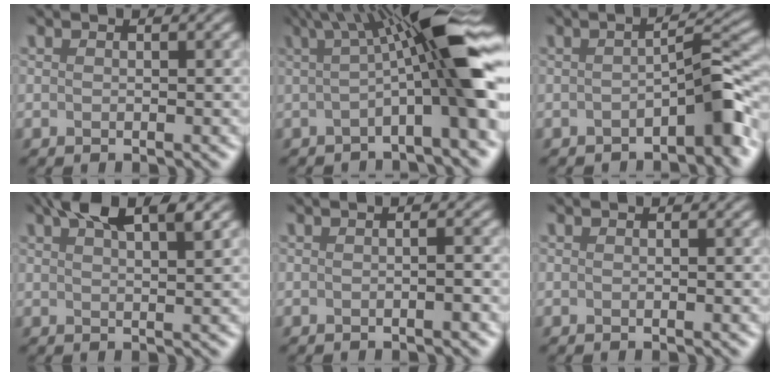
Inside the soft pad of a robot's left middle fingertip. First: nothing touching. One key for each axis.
{"total": 9.8, "fx": 0.7, "fy": 1.2, "fz": 9.7, "tx": -0.131, "ty": 0.029, "tz": 0.006}
{"total": 4.2, "fx": -2.2, "fy": 0.5, "fz": 3.6, "tx": -0.057, "ty": 0.013, "tz": -0.036}
{"total": 3.8, "fx": 2.7, "fy": 0.5, "fz": 2.5, "tx": -0.031, "ty": 0.022, "tz": 0.037}
{"total": 0.9, "fx": -0.3, "fy": 0.3, "fz": 0.8, "tx": -0.004, "ty": 0.004, "tz": -0.011}
{"total": 0.0}